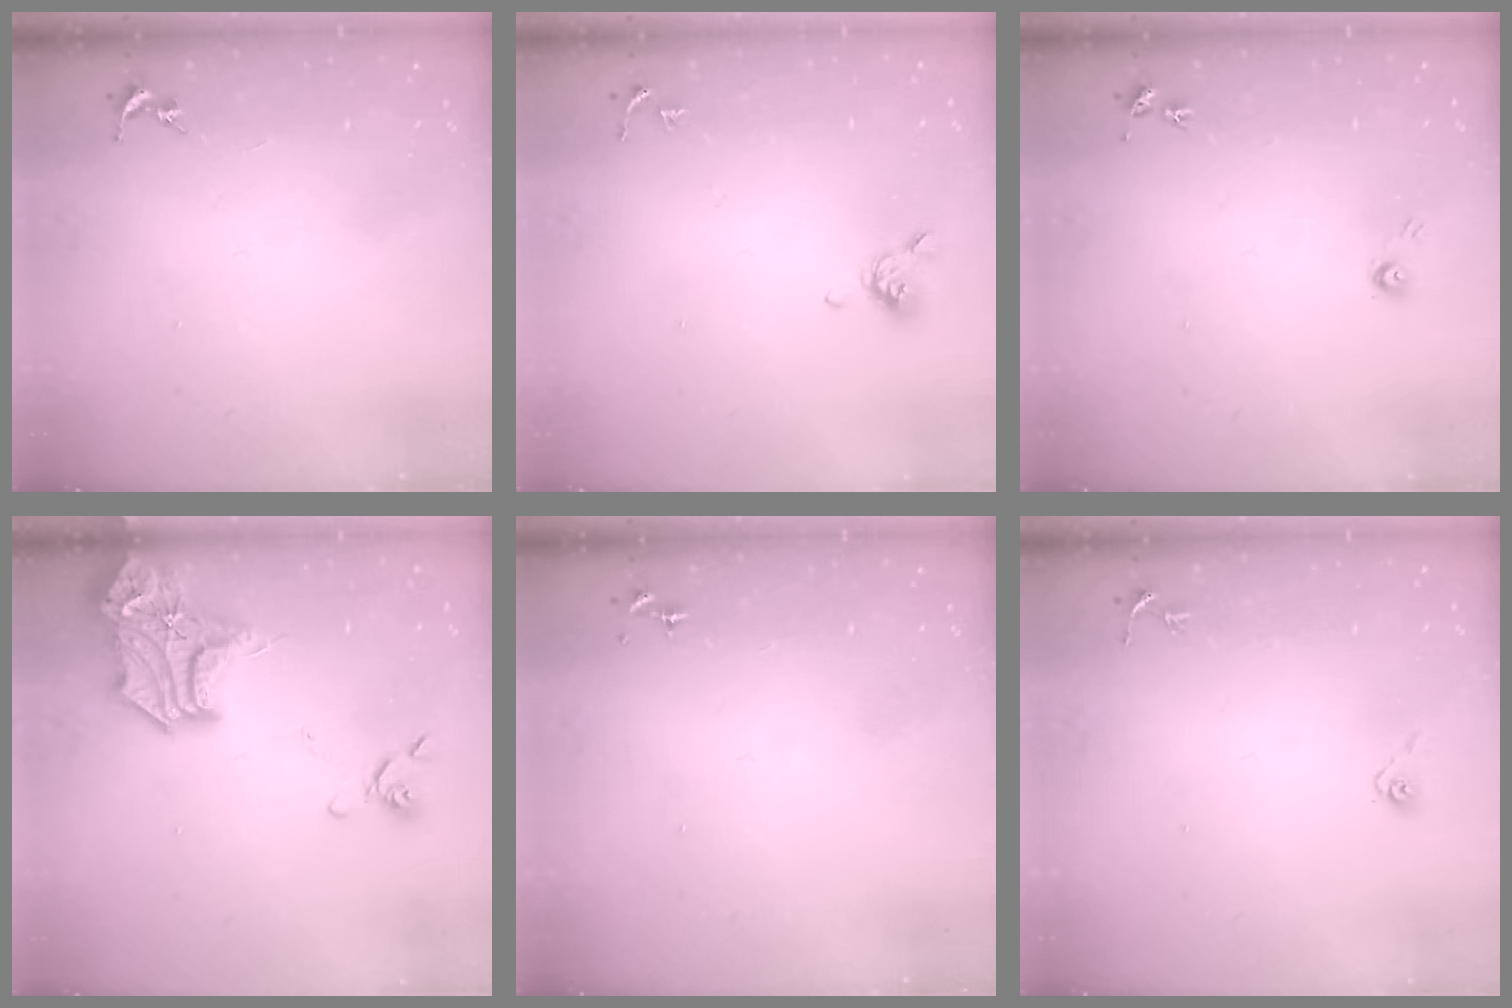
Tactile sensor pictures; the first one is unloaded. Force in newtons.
{"total": 5.2, "press": 5.1, "slide": 1.1}
{"total": 3.8, "press": 3.7, "slide": 0.2}
{"total": 19.5, "press": 19.4, "slide": 2.1}
{"total": 0.0}
{"total": 3.7, "press": 3.2, "slide": 1.9}